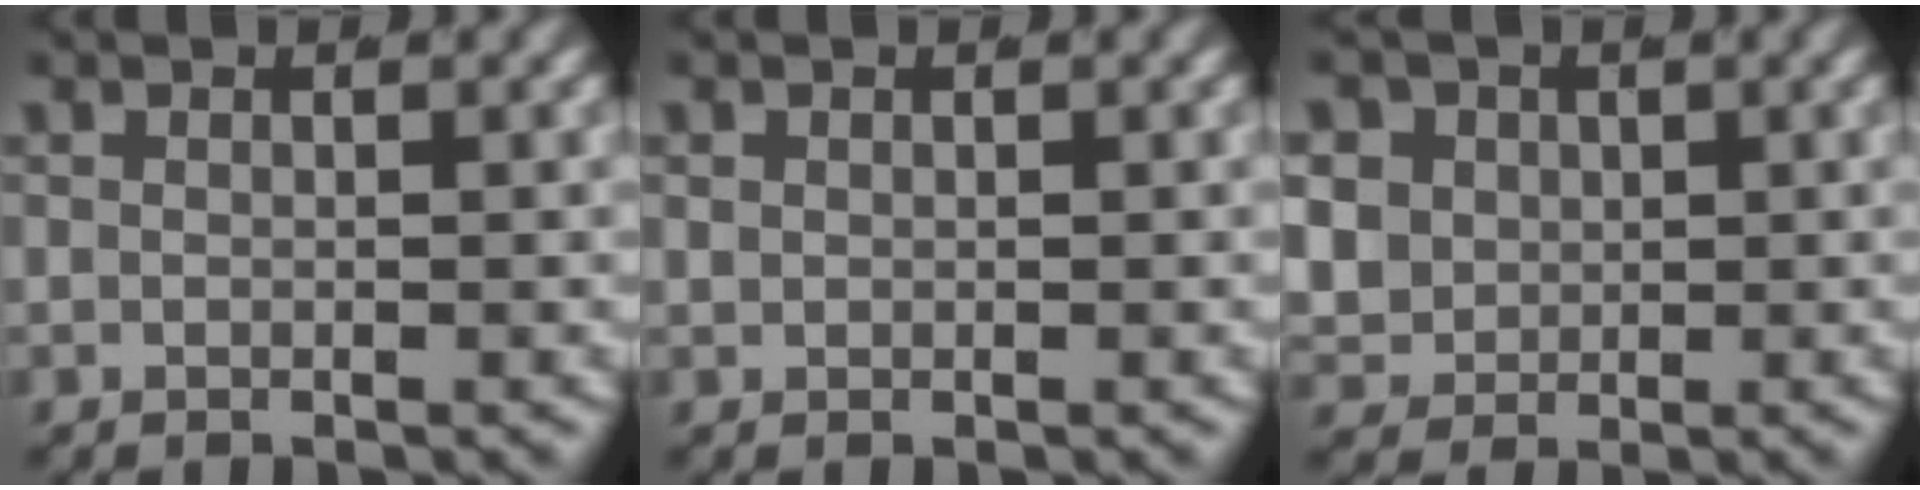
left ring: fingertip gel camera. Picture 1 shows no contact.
{"total": 0.7, "force": [0.2, 0.6, 0.3], "torque": [-0.011, -0.002, 0.008]}
{"total": 7.8, "force": [0.5, 7.1, 3.2], "torque": [-0.092, -0.024, 0.014]}